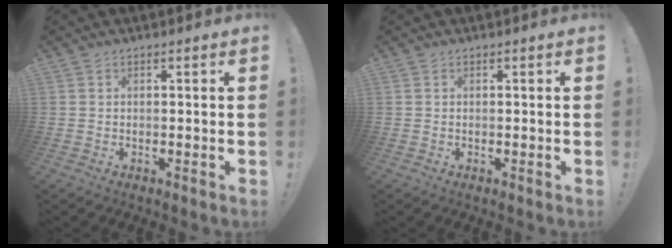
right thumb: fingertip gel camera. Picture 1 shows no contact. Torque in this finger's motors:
{"motor_torque": [0.00, 0.00, 0.04, -0.04, 0.00]}